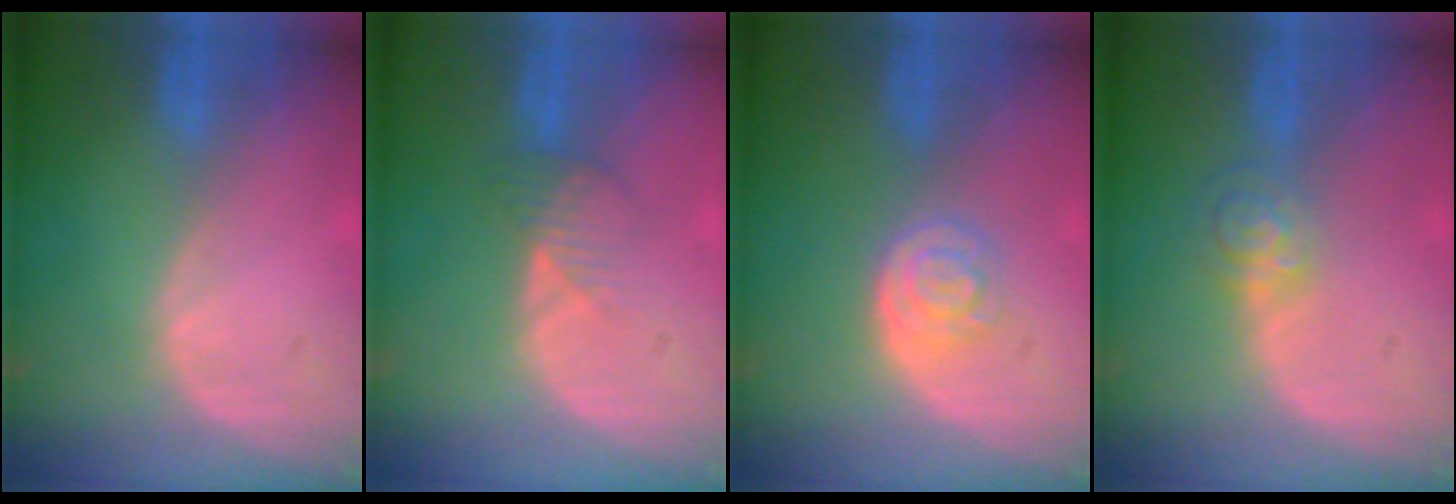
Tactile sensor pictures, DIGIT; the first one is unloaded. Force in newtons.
{"total": 2.7, "press": 2.7, "slide": 0.3}
{"total": 4.0, "press": 3.6, "slide": 1.7}
{"total": 4.1, "press": 3.7, "slide": 1.7}